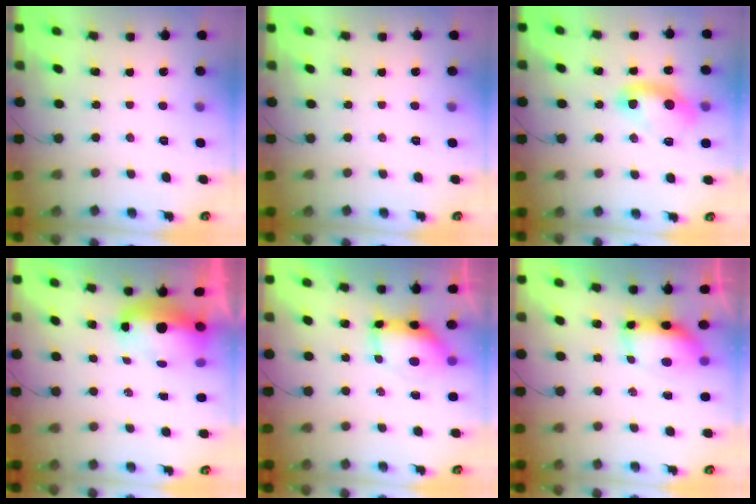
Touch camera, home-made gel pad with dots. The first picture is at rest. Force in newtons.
{"total": 0.0}
{"total": 9.9, "press": 9.8, "slide": 1.0}
{"total": 7.8, "press": 7.5, "slide": 1.8}
{"total": 7.8, "press": 7.7, "slide": 1.1}
{"total": 7.9, "press": 7.8, "slide": 1.1}